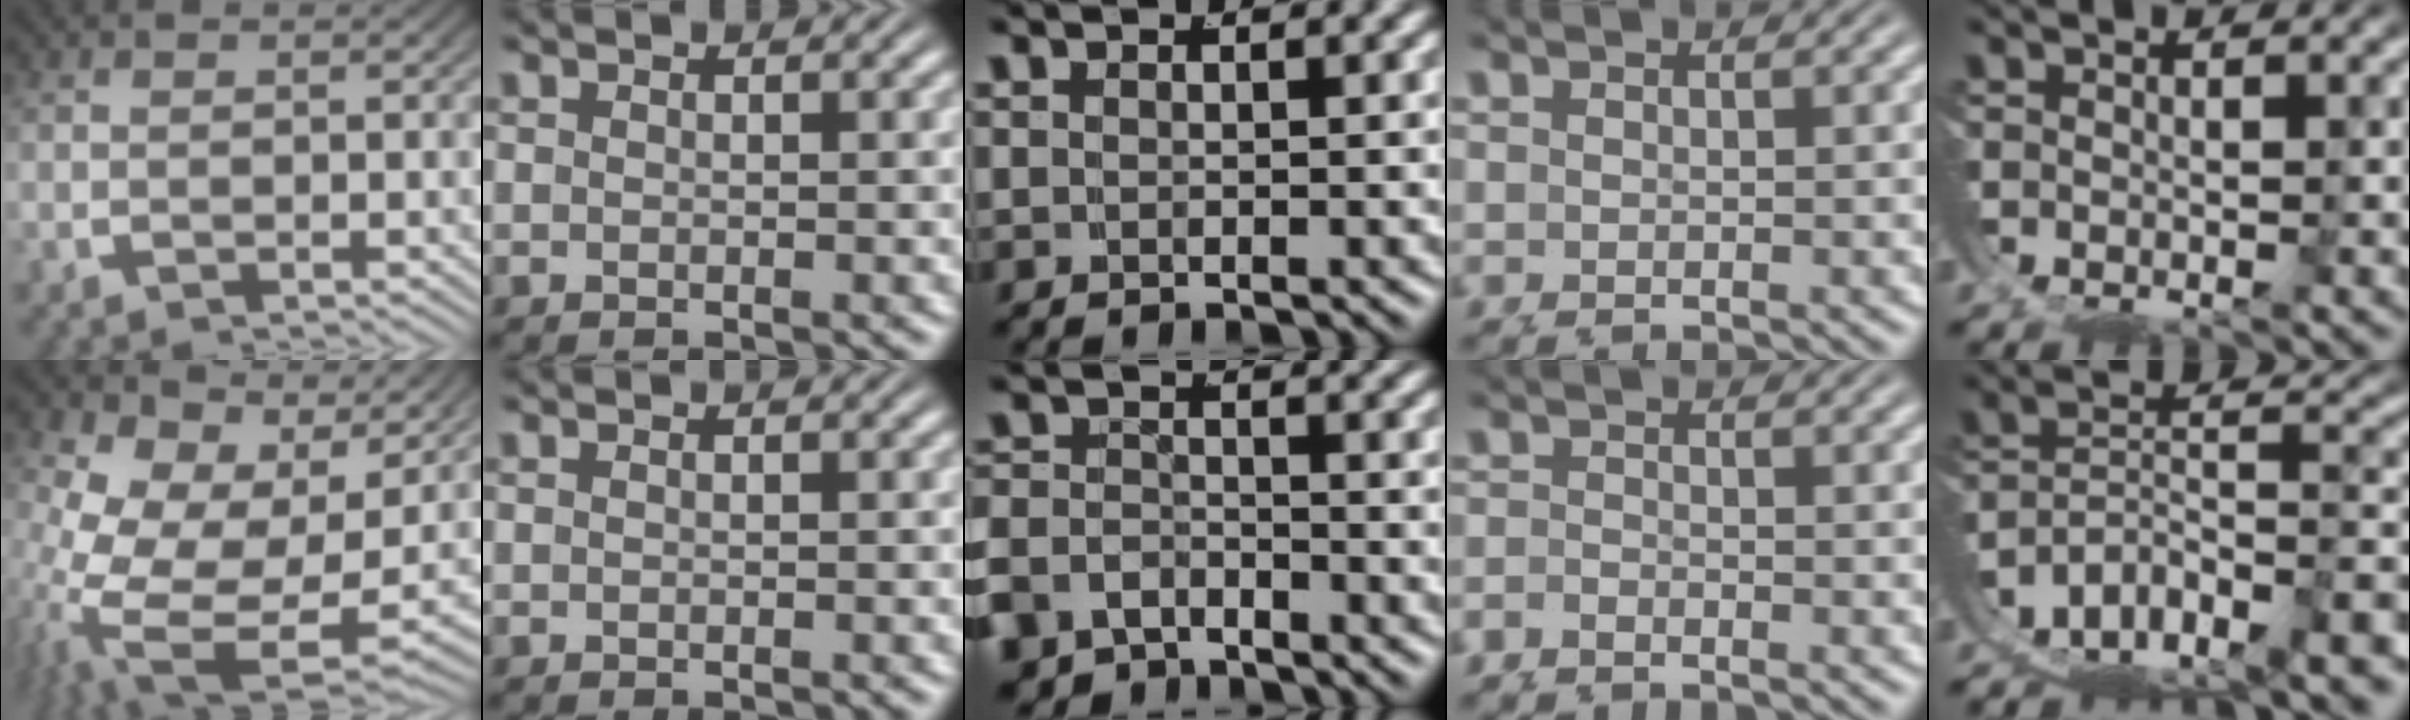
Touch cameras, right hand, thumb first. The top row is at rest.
{"thumb": {"total": 13.6, "force": [-0.1, 8.3, 10.8], "torque": [-0.255, -0.073, 0.037]}, "middle": {"total": 4.9, "force": [-3.5, 3.2, 1.2], "torque": [-0.042, -0.026, -0.056]}, "ring": {"total": 0.9, "force": [-0.9, -0.1, 0.0], "torque": [0.006, 0.002, -0.020]}, "little": {"total": 13.8, "force": [-7.8, 10.3, 4.9], "torque": [-0.121, -0.057, -0.120]}}